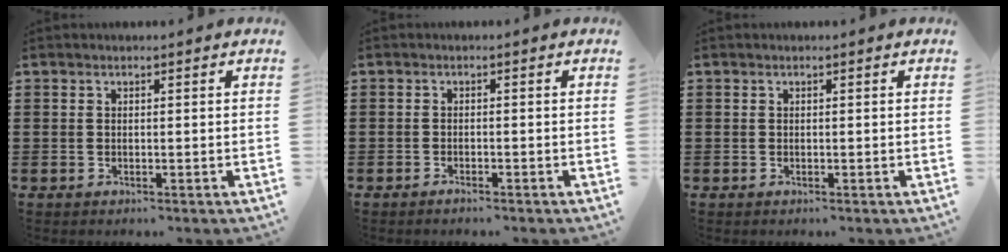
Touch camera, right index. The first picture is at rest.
{"total": 0.9, "force": [-0.9, 0.0, 0.3], "torque": [-0.009, -0.004, -0.017]}
{"total": 0.0}